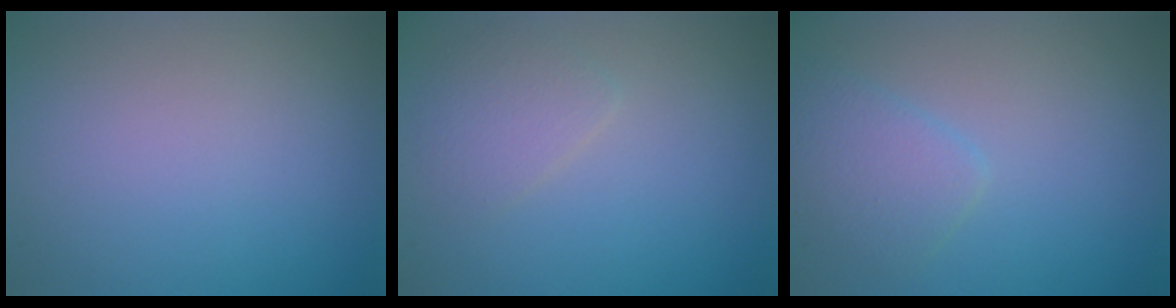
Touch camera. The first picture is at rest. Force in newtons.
{"total": 2.0, "press": 2.0, "slide": 0.0}
{"total": 2.4, "press": 2.4, "slide": 0.1}